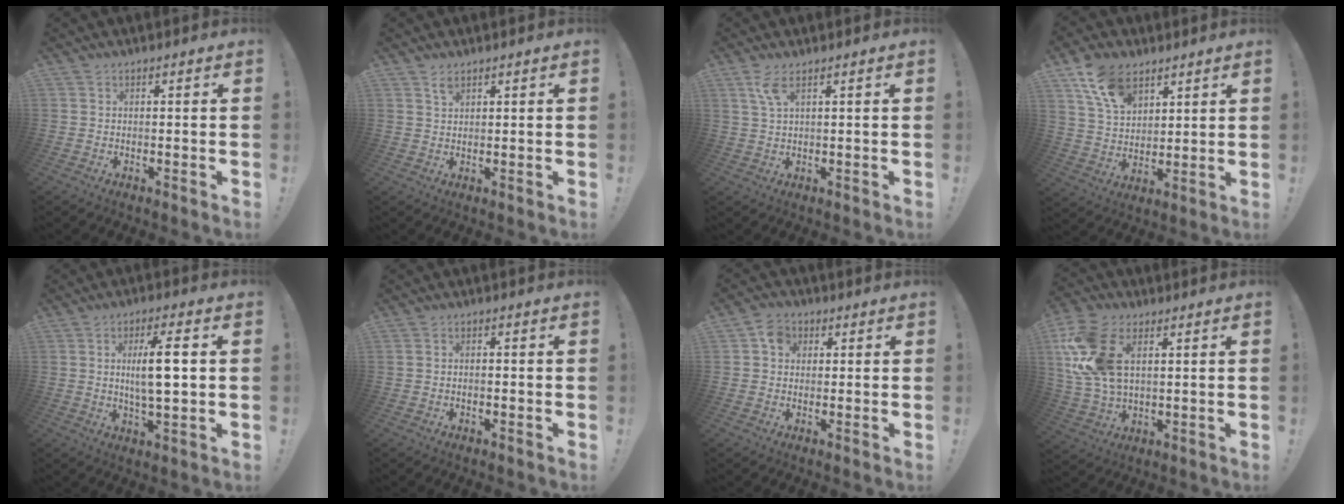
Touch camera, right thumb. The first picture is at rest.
{"total": 2.1, "force": [1.5, 0.7, 1.3], "torque": [-0.018, -0.006, 0.025]}
{"total": 4.4, "force": [2.1, 0.8, 3.7], "torque": [-0.075, -0.001, 0.036]}
{"total": 12.6, "force": [7.6, 7.7, 6.4], "torque": [-0.109, -0.034, 0.147]}
{"total": 10.2, "force": [1.5, 2.2, 9.8], "torque": [-0.176, -0.005, 0.018]}
{"total": 1.0, "force": [-0.6, 0.6, 0.5], "torque": [-0.015, 0.006, -0.009]}
{"total": 5.0, "force": [1.1, 4.2, 2.5], "torque": [-0.037, 0.008, 0.021]}
{"total": 17.1, "force": [5.2, 10.7, 12.3], "torque": [-0.250, -0.013, 0.099]}